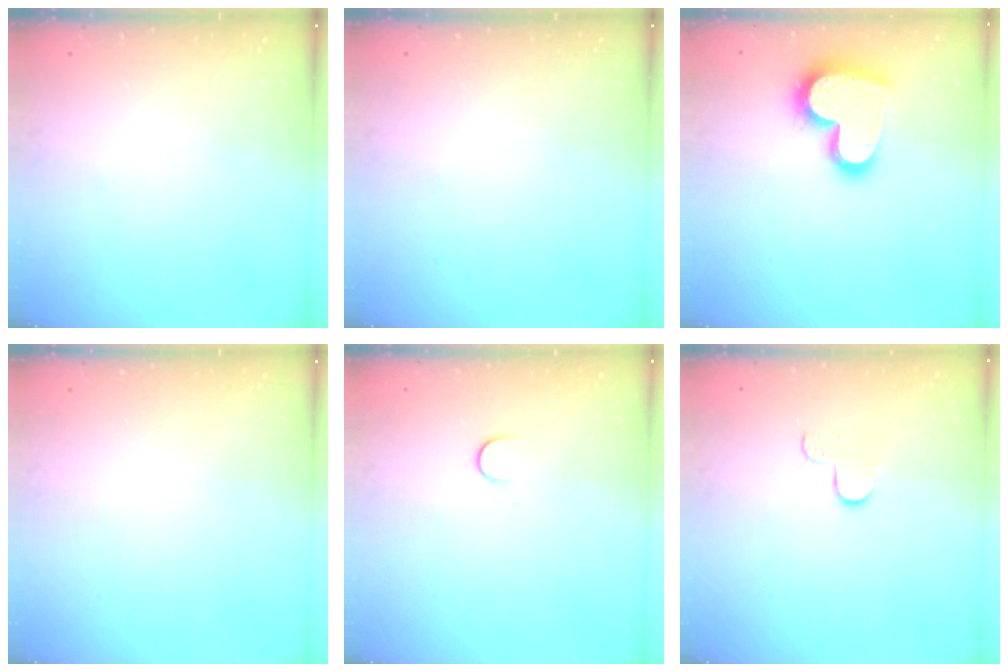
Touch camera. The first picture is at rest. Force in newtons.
{"total": 0.0}
{"total": 18.9, "press": 18.9, "slide": 1.5}
{"total": 0.8, "press": 0.5, "slide": 0.6}
{"total": 5.0, "press": 5.0, "slide": 0.5}
{"total": 2.9, "press": 2.9, "slide": 0.3}